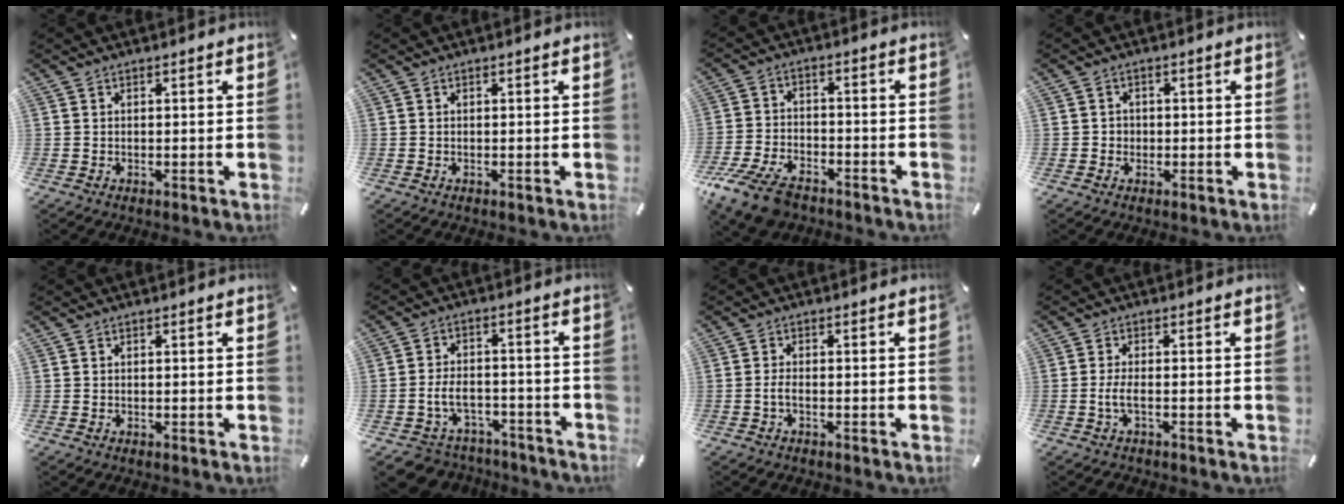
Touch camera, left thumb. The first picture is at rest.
{"total": 0.0}
{"total": 10.5, "force": [-7.6, 5.2, 5.1], "torque": [-0.105, 0.036, -0.143]}
{"total": 2.0, "force": [-0.5, 1.9, 0.5], "torque": [-0.010, 0.007, -0.013]}
{"total": 0.0}
{"total": 7.1, "force": [-2.8, 5.4, 3.5], "torque": [-0.081, 0.018, -0.052]}
{"total": 2.0, "force": [-0.9, 0.7, 1.7], "torque": [-0.036, 0.001, -0.018]}
{"total": 3.5, "force": [-1.1, 0.9, 3.2], "torque": [-0.071, -0.003, -0.023]}